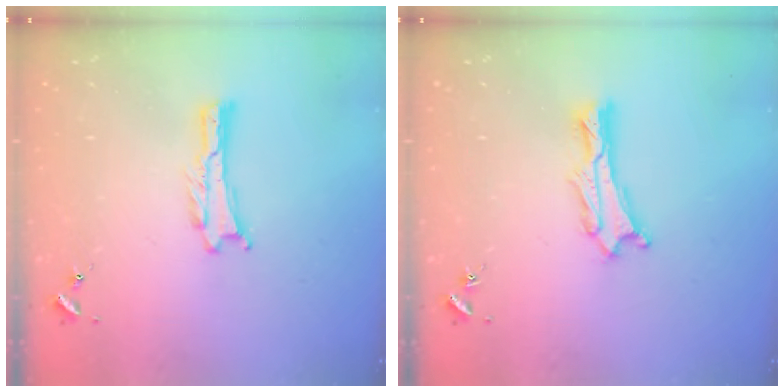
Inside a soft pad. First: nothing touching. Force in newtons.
{"total": 1.1, "press": 1.1, "slide": 0.2}